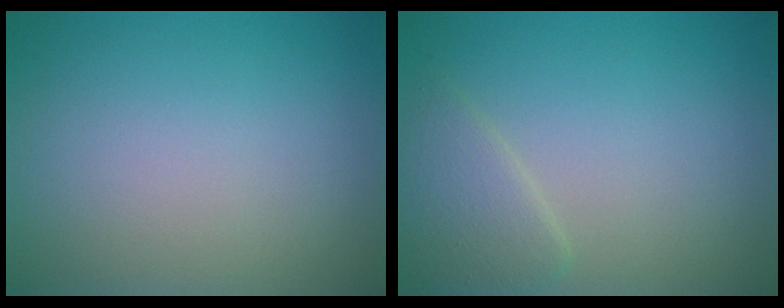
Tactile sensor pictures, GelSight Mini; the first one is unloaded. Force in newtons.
{"total": 2.4, "press": 2.4, "slide": 0.2}